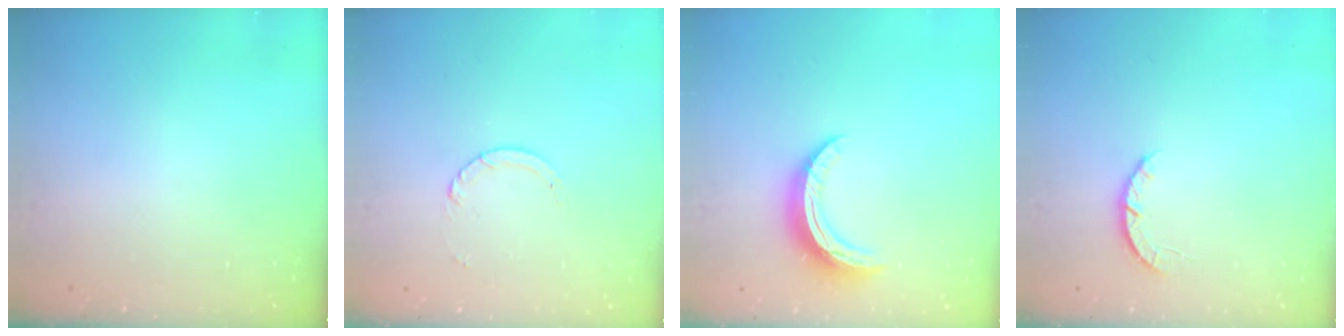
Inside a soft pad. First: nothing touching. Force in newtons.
{"total": 2.5, "press": 2.4, "slide": 0.2}
{"total": 11.0, "press": 11.0, "slide": 0.5}
{"total": 2.7, "press": 2.6, "slide": 0.4}